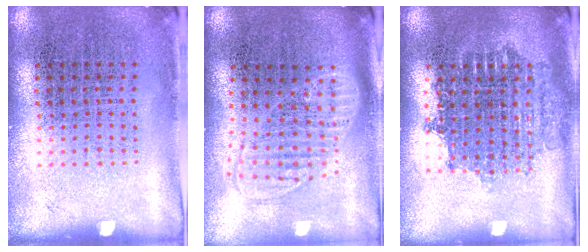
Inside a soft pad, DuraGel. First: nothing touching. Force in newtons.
{"total": 1.8, "press": 1.4, "slide": 1.0}
{"total": 1.7, "press": 1.4, "slide": 1.0}